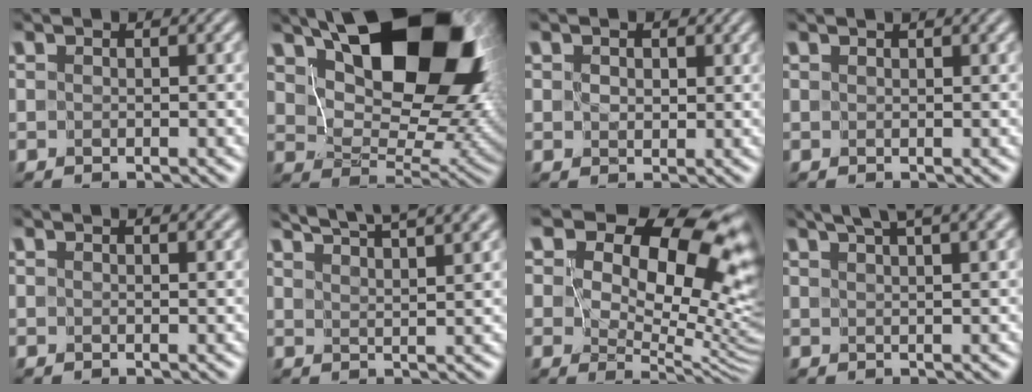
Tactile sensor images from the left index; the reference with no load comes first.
{"total": 17.5, "force": [8.4, 9.3, 12.2], "torque": [-0.183, 0.027, 0.140]}
{"total": 1.6, "force": [0.8, 1.3, 0.5], "torque": [-0.014, -0.003, 0.014]}
{"total": 1.4, "force": [1.1, 0.2, 0.8], "torque": [-0.009, -0.003, 0.008]}
{"total": 1.2, "force": [1.1, 0.1, 0.5], "torque": [-0.008, -0.004, 0.010]}
{"total": 9.4, "force": [7.6, 2.3, 5.1], "torque": [-0.047, 0.034, 0.070]}
{"total": 15.7, "force": [7.6, 7.8, 11.3], "torque": [-0.169, 0.013, 0.123]}
{"total": 7.4, "force": [5.3, 2.1, 4.6], "torque": [-0.035, 0.036, 0.044]}